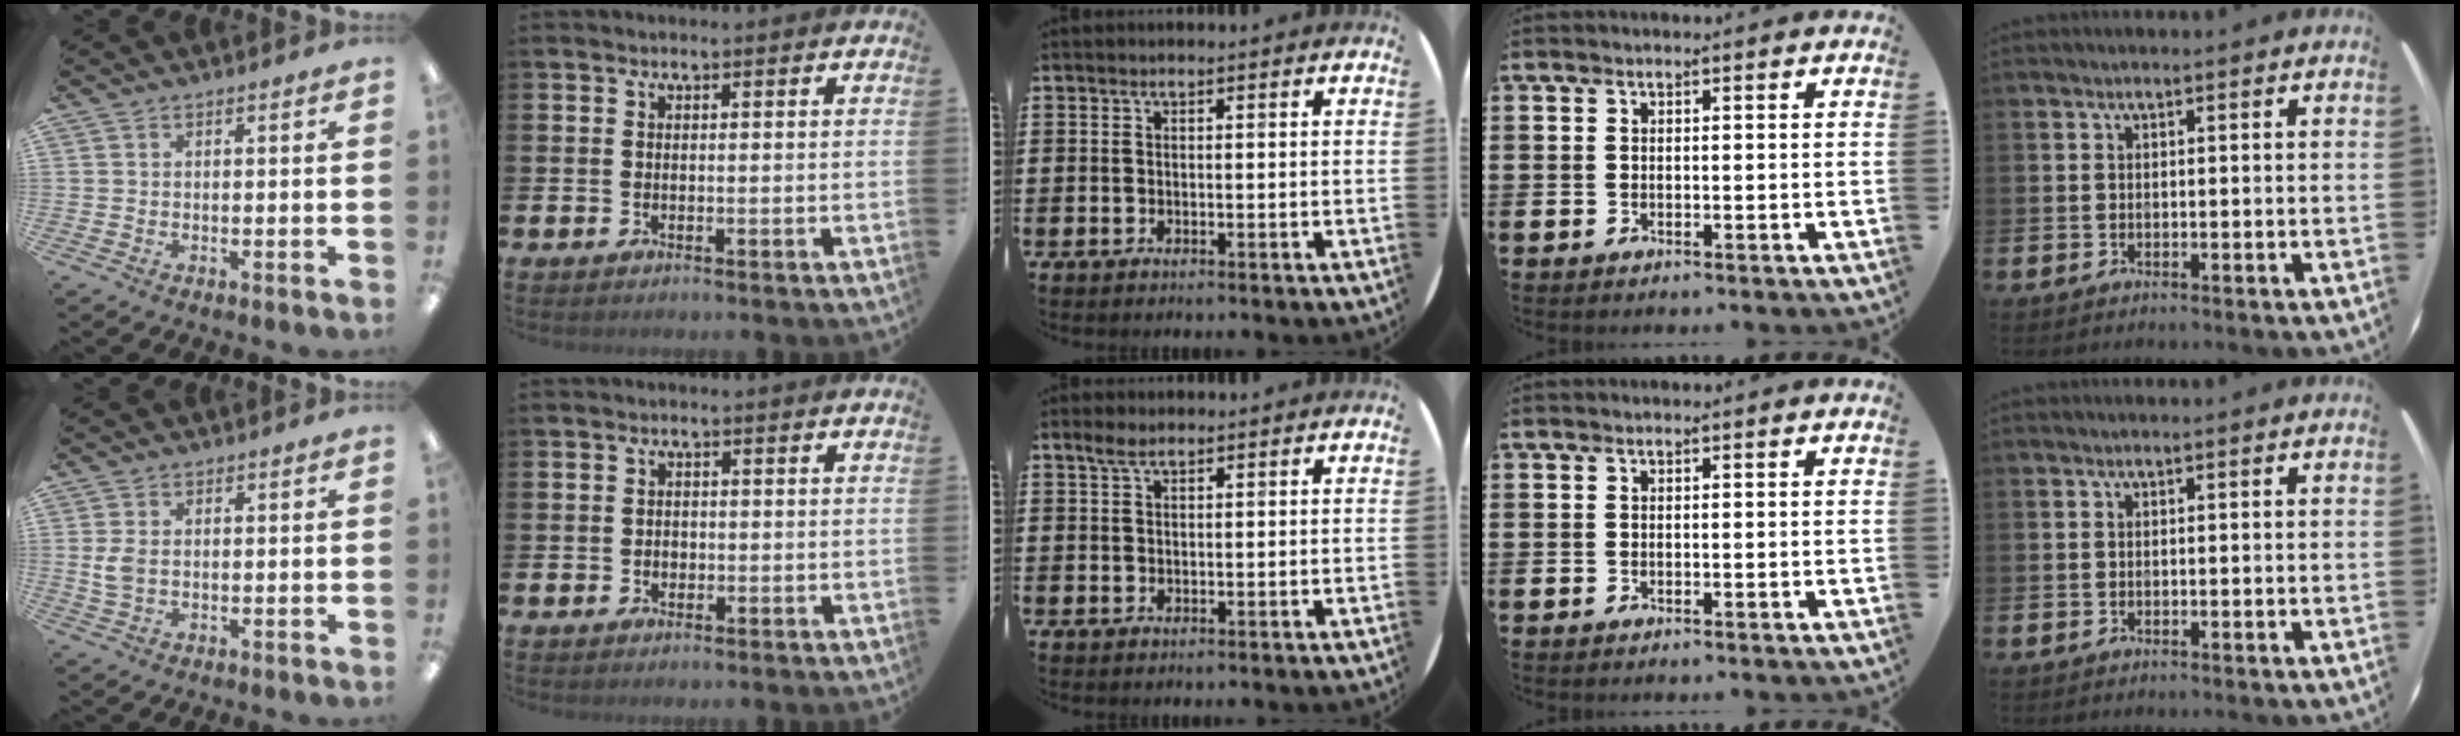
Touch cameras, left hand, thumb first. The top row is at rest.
{"thumb": {"total": 3.5, "force": [0.2, 2.2, 2.7], "torque": [-0.067, 0.000, -0.001]}, "index": {"total": 1.1, "force": [-0.2, 1.0, 0.5], "torque": [-0.009, 0.007, -0.006]}, "middle": {"total": 2.1, "force": [1.5, 0.8, 1.2], "torque": [-0.025, 0.006, 0.027]}}